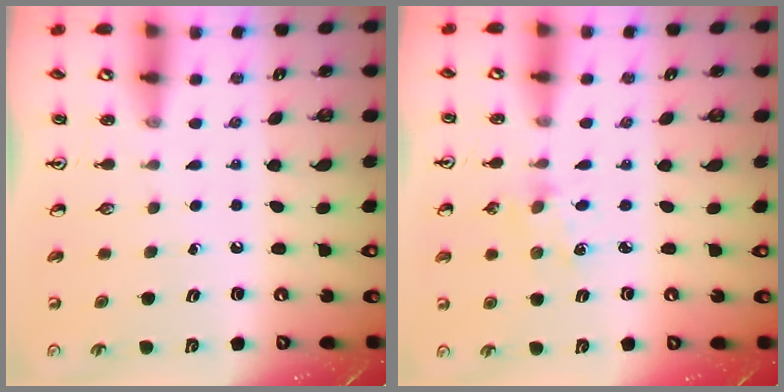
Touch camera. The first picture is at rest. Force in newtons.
{"total": 1.7, "press": 1.7, "slide": 0.3}